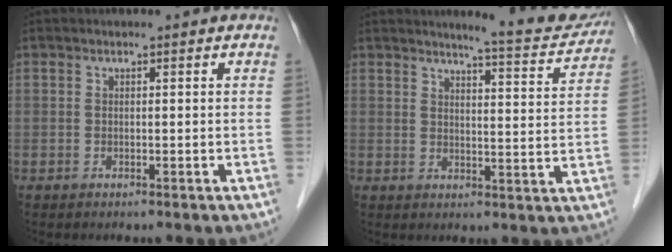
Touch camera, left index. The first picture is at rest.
{"total": 9.1, "force": [8.7, 0.6, 2.7], "torque": [-0.036, -0.021, 0.101]}